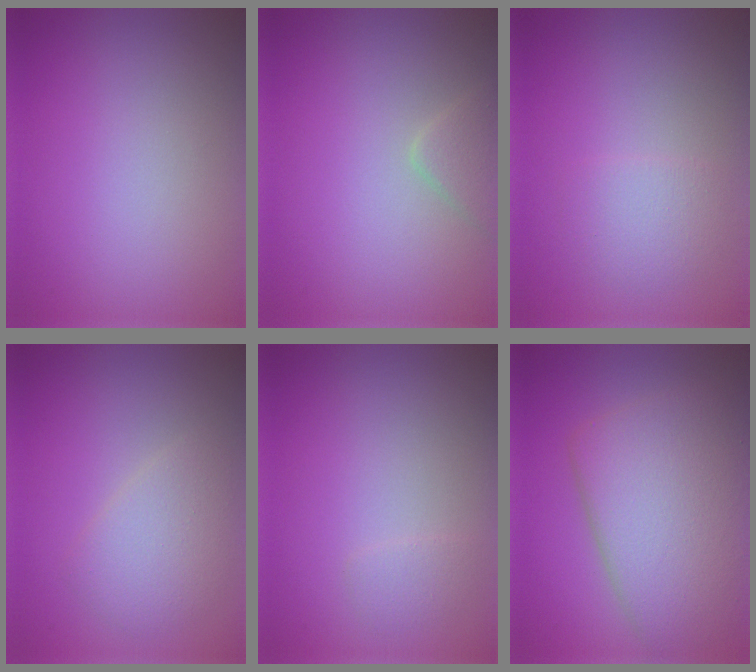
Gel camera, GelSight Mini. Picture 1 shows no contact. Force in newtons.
{"total": 1.6, "press": 1.6, "slide": 0.1}
{"total": 1.8, "press": 1.8, "slide": 0.1}
{"total": 2.9, "press": 2.9, "slide": 0.1}
{"total": 0.9, "press": 0.9, "slide": 0.0}
{"total": 8.9, "press": 8.9, "slide": 0.5}